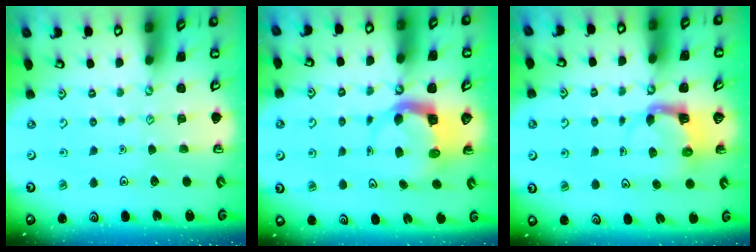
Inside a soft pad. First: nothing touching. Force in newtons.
{"total": 3.8, "press": 3.8, "slide": 0.5}
{"total": 3.9, "press": 3.9, "slide": 0.6}